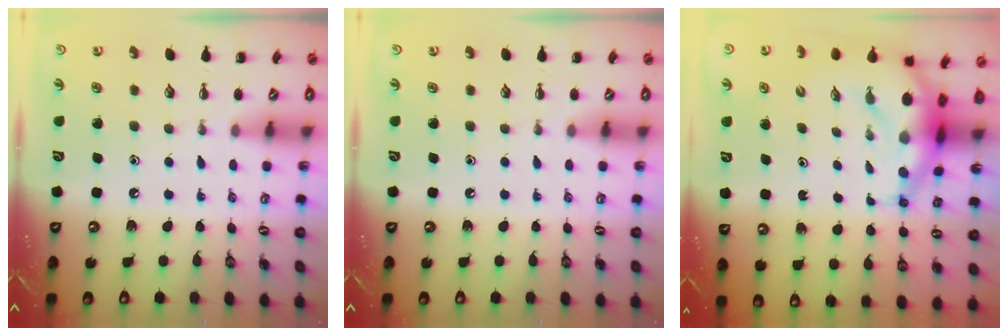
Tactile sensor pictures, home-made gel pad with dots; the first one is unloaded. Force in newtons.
{"total": 0.0}
{"total": 8.4, "press": 8.0, "slide": 2.7}